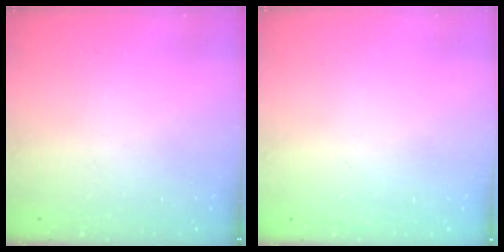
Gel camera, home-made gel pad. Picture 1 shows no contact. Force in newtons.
{"total": 1.6, "press": 1.5, "slide": 0.1}